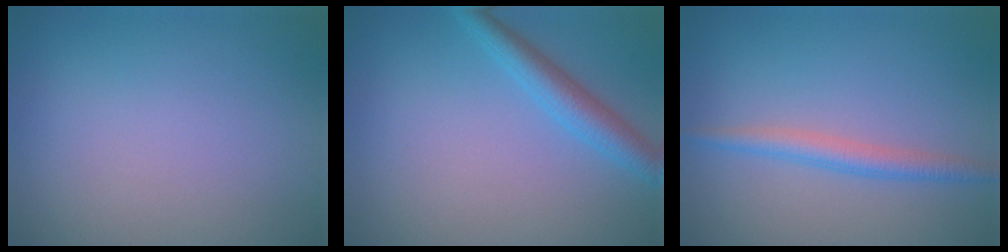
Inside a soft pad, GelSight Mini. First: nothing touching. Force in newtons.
{"total": 3.0, "press": 3.0, "slide": 0.0}
{"total": 2.3, "press": 2.3, "slide": 0.1}